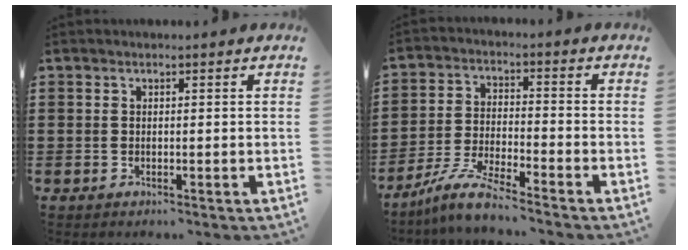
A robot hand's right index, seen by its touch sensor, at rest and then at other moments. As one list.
[{"total": 6.5, "force": [-5.9, -0.1, 2.8], "torque": [-0.071, -0.009, -0.117]}]